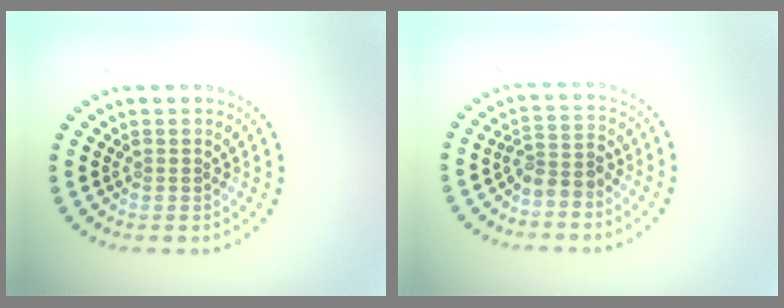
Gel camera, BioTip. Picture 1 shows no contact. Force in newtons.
{"total": 2.4, "press": 1.9, "slide": 1.4}